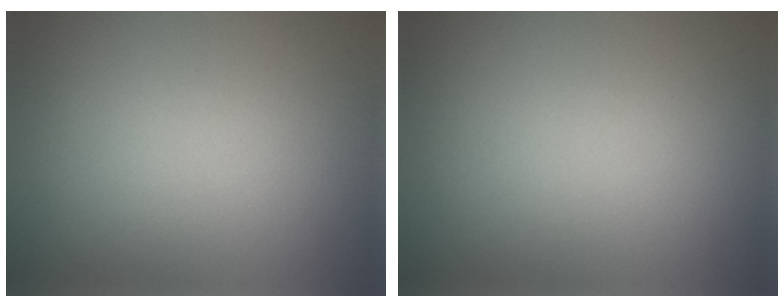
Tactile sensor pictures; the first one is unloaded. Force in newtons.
{"total": 0.0}